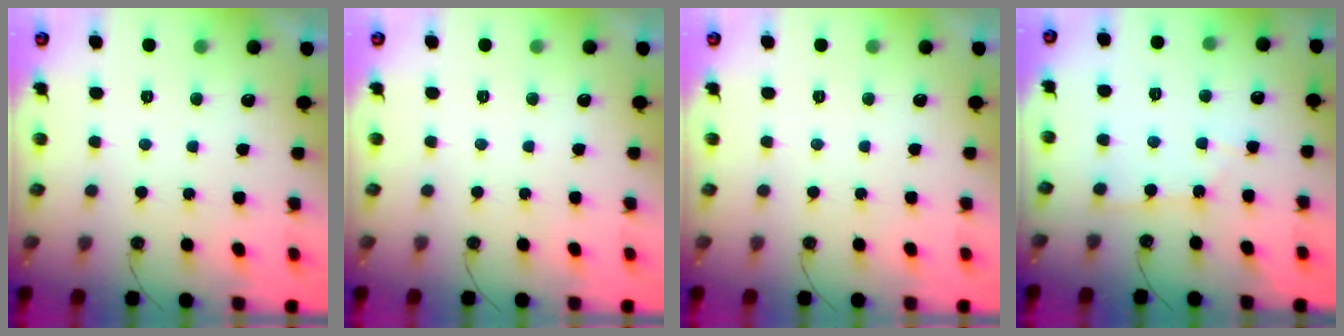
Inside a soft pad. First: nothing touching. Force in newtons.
{"total": 0.0}
{"total": 0.0}
{"total": 3.8, "press": 3.8, "slide": 0.4}